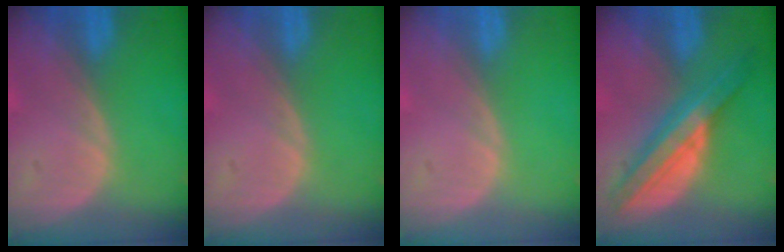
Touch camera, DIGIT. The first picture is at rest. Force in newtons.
{"total": 0.0}
{"total": 0.0}
{"total": 8.6, "press": 8.5, "slide": 0.4}